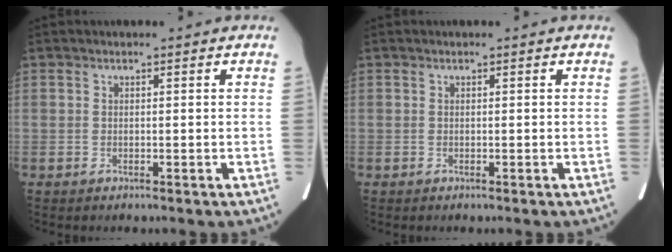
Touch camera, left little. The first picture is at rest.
{"total": 0.0}